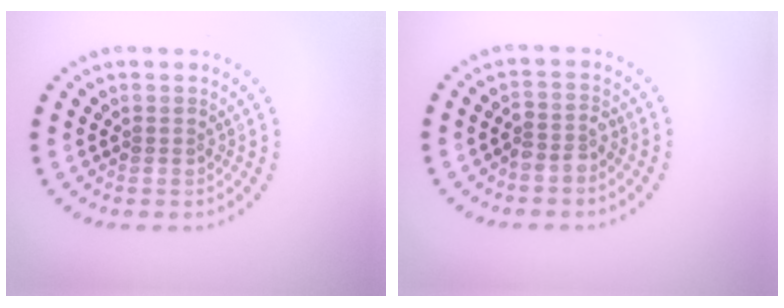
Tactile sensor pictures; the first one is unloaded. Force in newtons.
{"total": 1.8, "press": 1.5, "slide": 1.0}